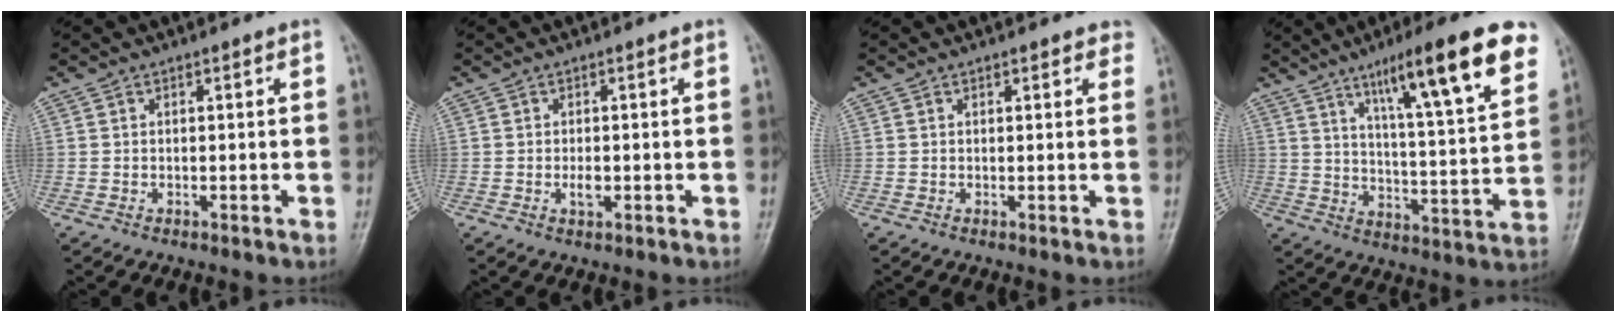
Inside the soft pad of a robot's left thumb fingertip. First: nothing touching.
{"total": 1.9, "force": [-0.3, 1.0, 1.6], "torque": [-0.027, -0.001, -0.005]}
{"total": 2.1, "force": [1.6, 1.1, 1.0], "torque": [0.011, -0.001, 0.012]}
{"total": 18.9, "force": [11.1, 3.0, 15.0], "torque": [-0.199, -0.045, 0.169]}